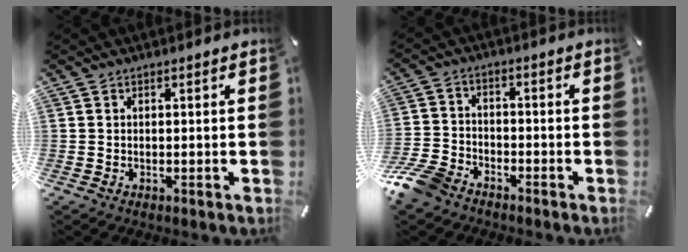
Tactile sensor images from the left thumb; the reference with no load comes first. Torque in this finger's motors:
{"motor_torque": [-0.60, 0.97, 0.38, 0.43, 0.19]}